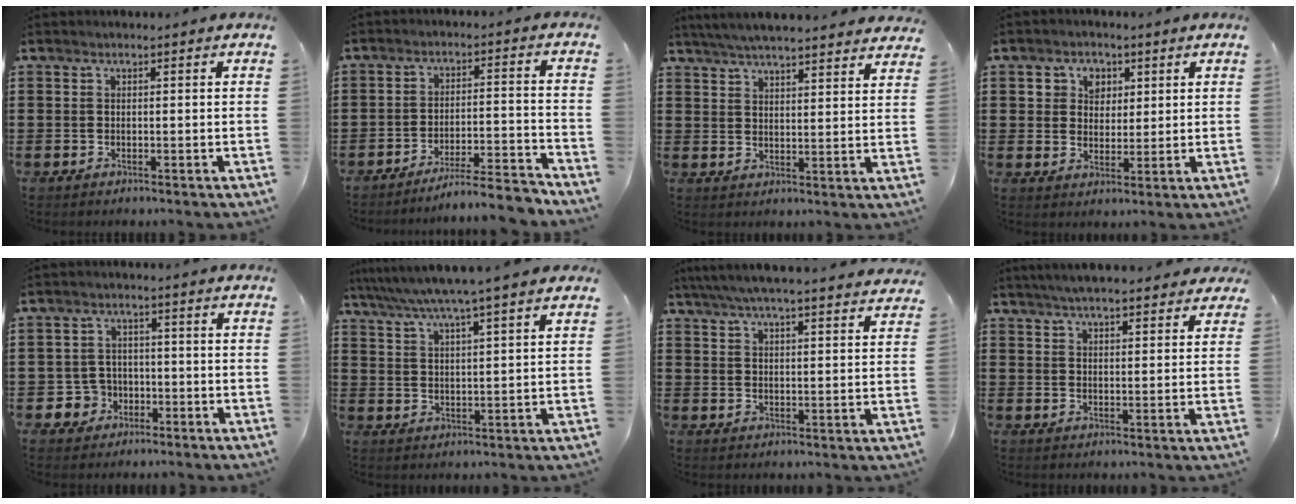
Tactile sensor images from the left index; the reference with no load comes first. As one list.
[{"total": 6.4, "force": [-6.0, -0.2, 2.3], "torque": [-0.031, -0.002, -0.113]}, {"total": 5.3, "force": [5.1, -0.2, 1.4], "torque": [-0.043, -0.020, 0.091]}, {"total": 3.7, "force": [1.7, 3.2, 0.6], "torque": [-0.022, 0.011, 0.026]}, {"total": 4.2, "force": [-1.9, 3.6, 1.2], "torque": [-0.038, 0.006, -0.038]}, {"total": 5.9, "force": [5.1, -0.6, 3.0], "torque": [-0.075, -0.026, 0.085]}, {"total": 5.5, "force": [5.2, -0.2, 2.0], "torque": [-0.055, -0.023, 0.091]}, {"total": 5.0, "force": [4.6, 0.5, 1.8], "torque": [-0.048, -0.008, 0.085]}]